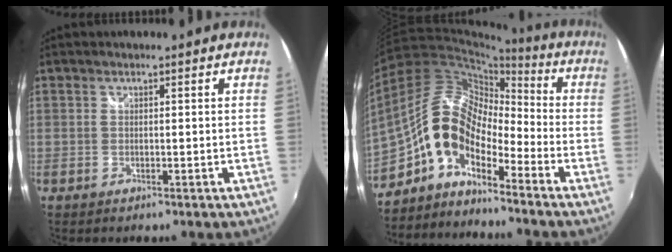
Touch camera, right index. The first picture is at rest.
{"total": 12.0, "force": [-6.3, 5.9, 8.4], "torque": [-0.148, 0.023, -0.141]}